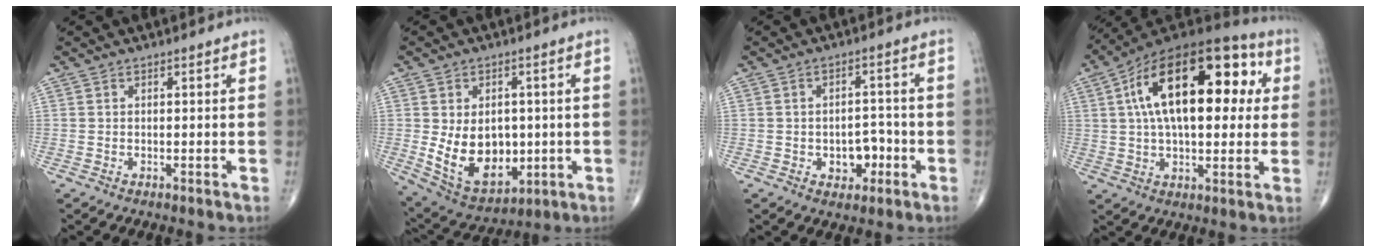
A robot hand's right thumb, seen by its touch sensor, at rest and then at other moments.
{"total": 13.9, "force": [-0.7, 9.6, 10.1], "torque": [-0.131, -0.006, 0.019]}
{"total": 5.6, "force": [-1.8, 3.9, 3.6], "torque": [-0.022, 0.020, -0.021]}
{"total": 25.1, "force": [5.8, 12.4, 21.0], "torque": [-0.327, 0.028, 0.083]}